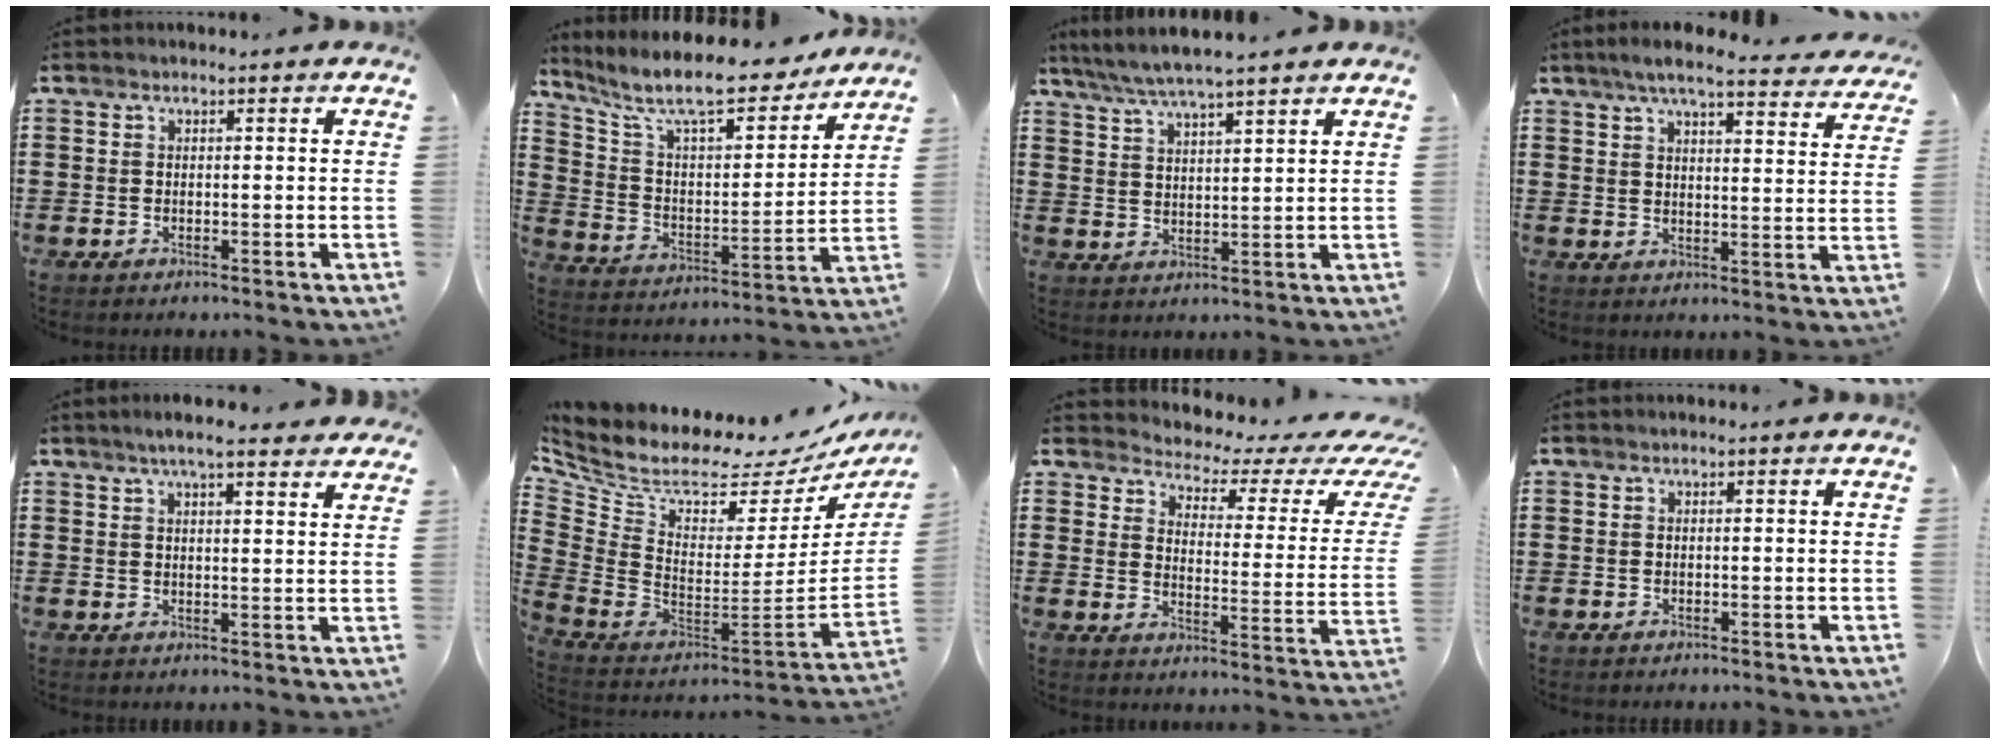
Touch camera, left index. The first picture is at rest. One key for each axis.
{"total": 10.8, "fx": 9.3, "fy": 1.6, "fz": 5.2, "tx": -0.132, "ty": -0.062, "tz": 0.157}
{"total": 4.9, "fx": 4.3, "fy": -0.1, "fz": 2.4, "tx": -0.060, "ty": -0.016, "tz": 0.074}
{"total": 5.9, "fx": 5.0, "fy": 0.3, "fz": 3.1, "tx": -0.069, "ty": -0.022, "tz": 0.084}
{"total": 4.8, "fx": 3.9, "fy": 0.4, "fz": 2.7, "tx": -0.061, "ty": -0.005, "tz": 0.070}
{"total": 6.2, "fx": 4.9, "fy": 2.2, "fz": 3.0, "tx": -0.088, "ty": -0.068, "tz": 0.075}
{"total": 3.0, "fx": 2.4, "fy": 0.9, "fz": 1.5, "tx": -0.040, "ty": -0.032, "tz": 0.031}
{"total": 0.0}